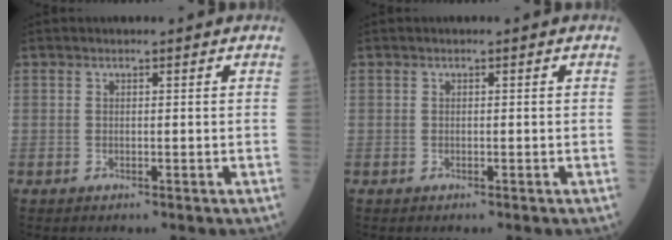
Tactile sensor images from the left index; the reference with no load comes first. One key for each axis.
{"total": 0.0}